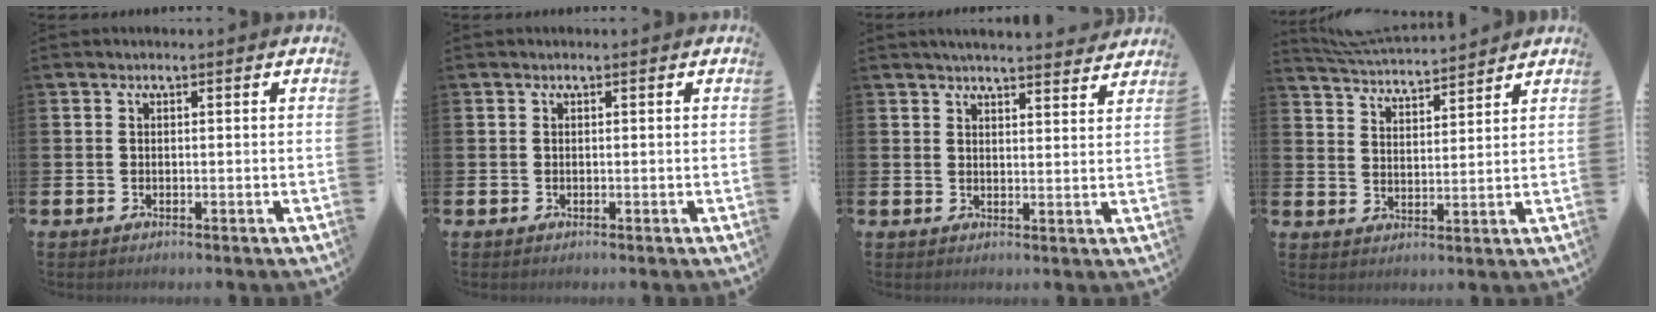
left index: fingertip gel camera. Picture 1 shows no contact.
{"total": 0.0}
{"total": 4.4, "force": [4.3, 0.2, 0.7], "torque": [-0.013, -0.023, 0.077]}
{"total": 4.7, "force": [4.7, 0.3, 0.4], "torque": [-0.029, -0.033, 0.083]}